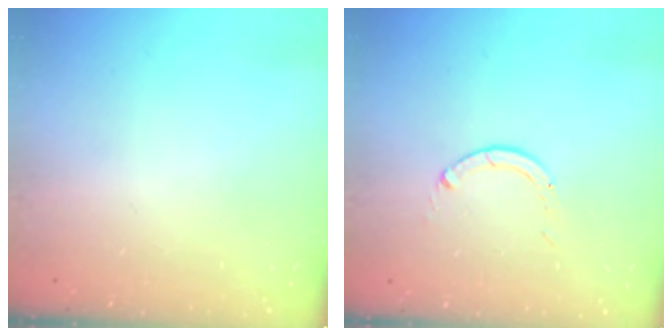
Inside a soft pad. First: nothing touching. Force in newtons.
{"total": 0.0}